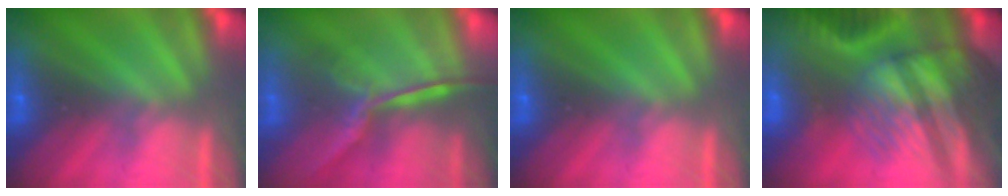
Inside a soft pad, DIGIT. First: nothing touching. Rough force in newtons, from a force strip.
{"total": 1.6}
{"total": 0.0}
{"total": 9.1}